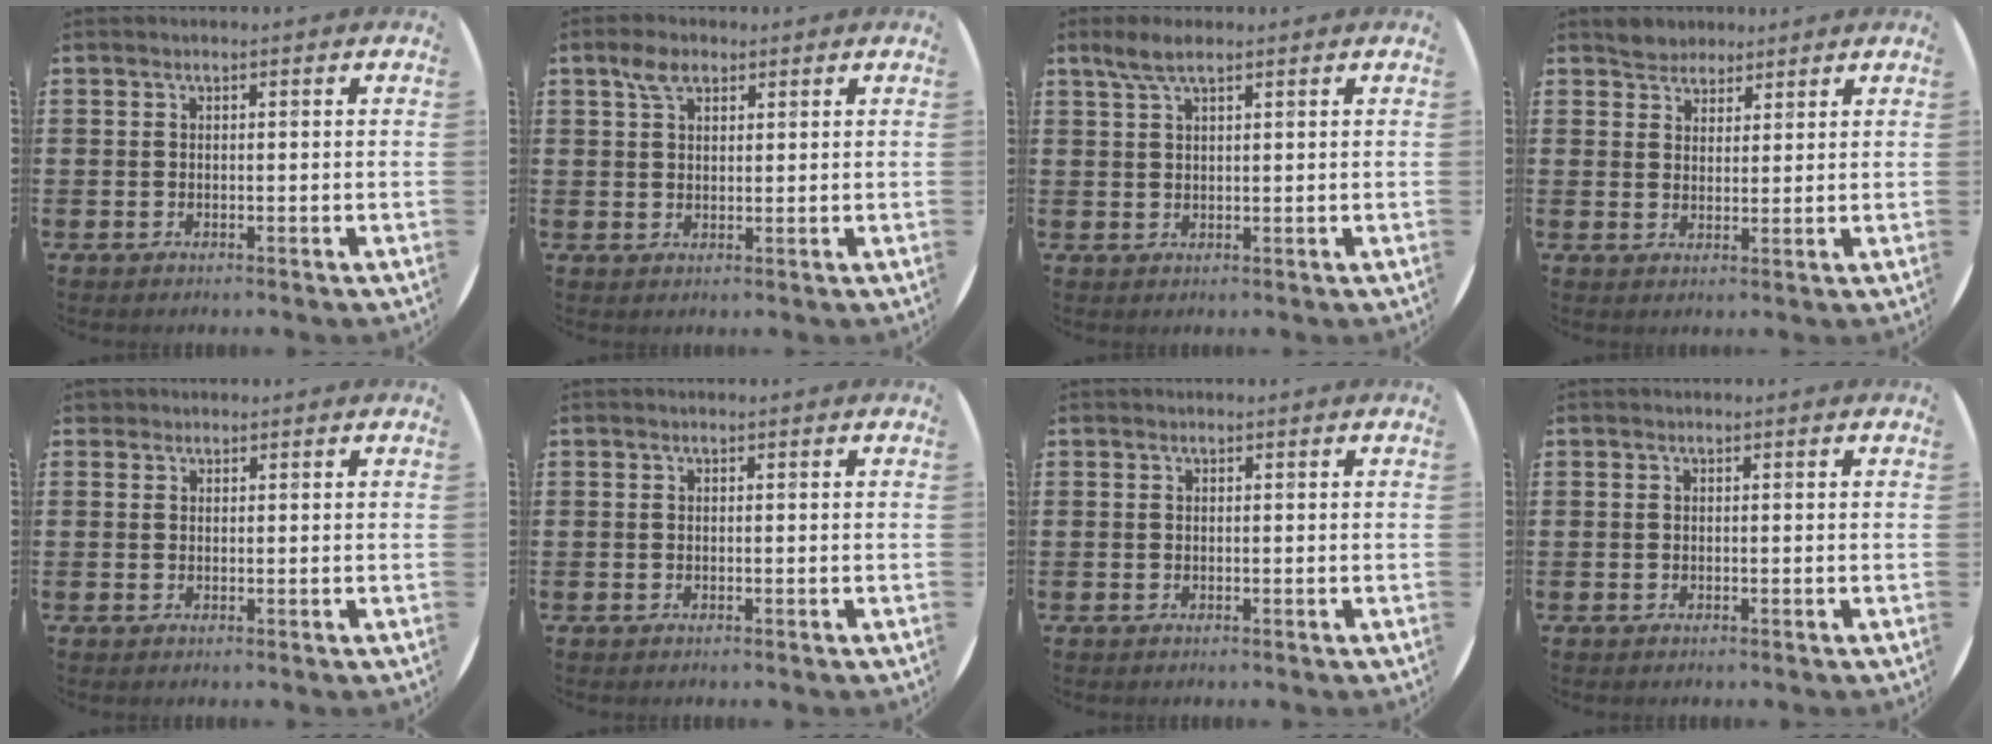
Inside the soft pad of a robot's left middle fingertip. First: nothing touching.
{"total": 3.6, "force": [2.3, 1.8, 2.0], "torque": [-0.035, 0.004, 0.041]}
{"total": 3.4, "force": [2.4, 0.9, 2.2], "torque": [-0.048, 0.005, 0.043]}
{"total": 3.0, "force": [2.7, 1.2, -0.5], "torque": [0.008, 0.000, 0.051]}
{"total": 0.8, "force": [0.8, 0.3, -0.1], "torque": [0.000, 0.002, 0.015]}
{"total": 0.0}
{"total": 0.0}
{"total": 0.0}